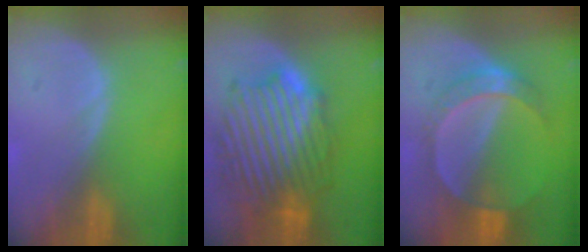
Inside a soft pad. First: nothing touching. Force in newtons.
{"total": 12.7, "press": 12.6, "slide": 1.1}
{"total": 7.2, "press": 6.3, "slide": 3.5}